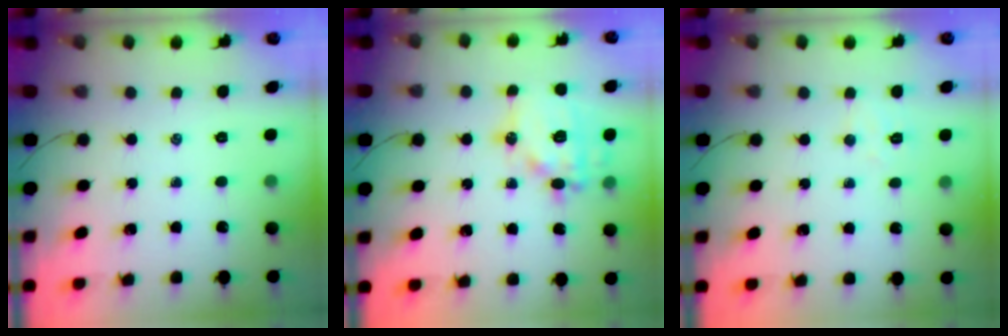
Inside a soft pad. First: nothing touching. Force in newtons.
{"total": 15.0, "press": 14.8, "slide": 2.4}
{"total": 4.6, "press": 4.5, "slide": 0.9}